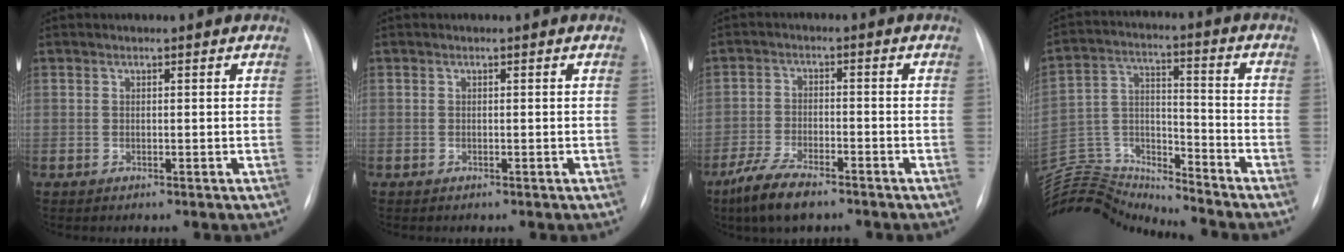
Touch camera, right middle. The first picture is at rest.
{"total": 0.0}
{"total": 7.2, "force": [-5.4, 1.7, 4.5], "torque": [-0.103, -0.016, -0.098]}
{"total": 17.8, "force": [-17.6, 1.6, 2.0], "torque": [-0.059, 0.043, -0.308]}